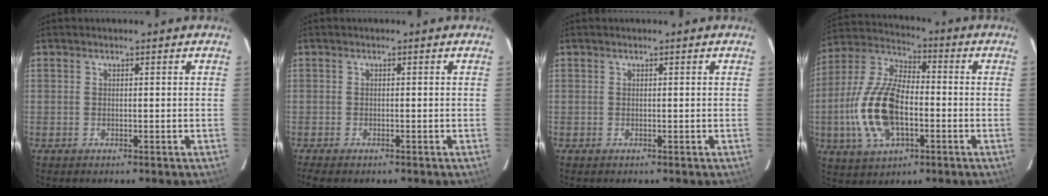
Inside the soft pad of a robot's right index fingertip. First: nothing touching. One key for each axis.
{"total": 3.1, "fx": -2.5, "fy": 0.7, "fz": 1.7, "tx": -0.040, "ty": -0.017, "tz": -0.045}
{"total": 0.0}
{"total": 16.8, "fx": -3.7, "fy": 8.4, "fz": 14.1, "tx": -0.306, "ty": 0.003, "tz": -0.068}